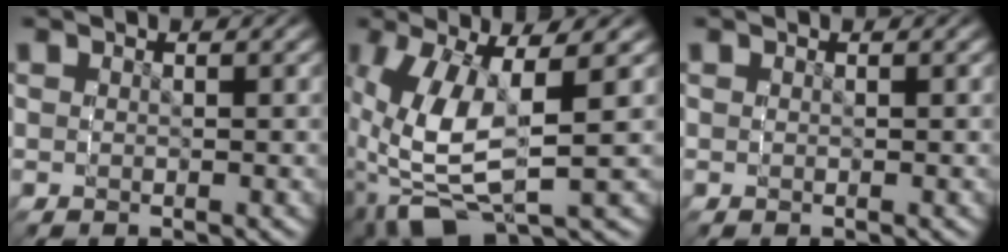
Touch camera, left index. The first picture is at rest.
{"total": 11.9, "force": [-2.4, 7.5, 8.9], "torque": [-0.174, -0.031, -0.013]}
{"total": 0.0}